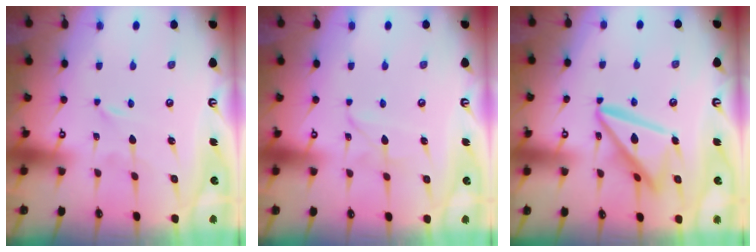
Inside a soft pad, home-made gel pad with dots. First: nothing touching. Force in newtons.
{"total": 2.6, "press": 2.6, "slide": 0.2}
{"total": 14.8, "press": 14.7, "slide": 1.7}